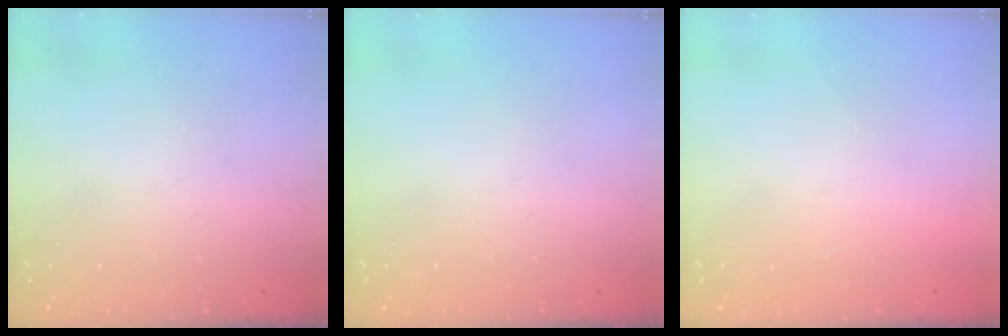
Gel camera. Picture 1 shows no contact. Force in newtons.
{"total": 0.0}
{"total": 1.6, "press": 1.6, "slide": 0.1}